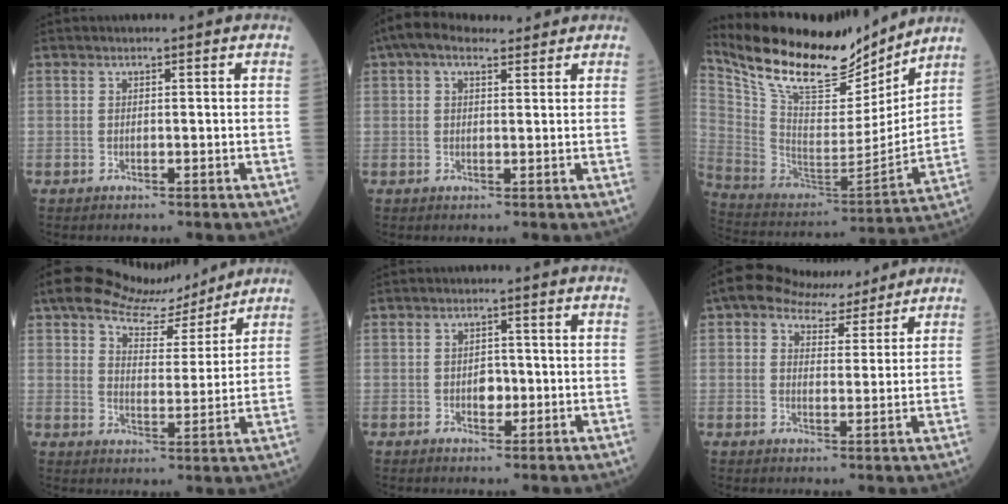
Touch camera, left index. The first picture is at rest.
{"total": 5.2, "force": [3.7, 2.4, 2.9], "torque": [-0.064, 0.037, 0.066]}
{"total": 21.1, "force": [18.2, 5.3, 9.2], "torque": [-0.185, -0.018, 0.315]}
{"total": 10.9, "force": [9.5, 3.4, 4.0], "torque": [-0.070, 0.008, 0.149]}
{"total": 2.3, "force": [-0.6, 1.6, 1.6], "torque": [-0.021, 0.000, -0.008]}
{"total": 7.9, "force": [6.6, 3.6, 2.5], "torque": [-0.042, 0.021, 0.098]}